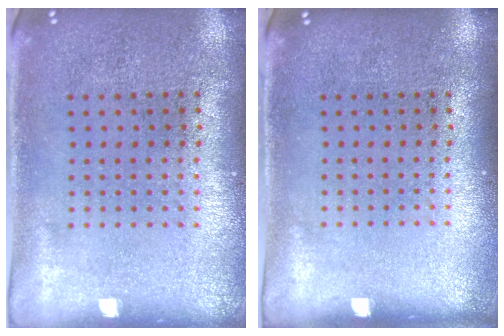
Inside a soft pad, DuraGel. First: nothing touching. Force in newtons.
{"total": 0.0}